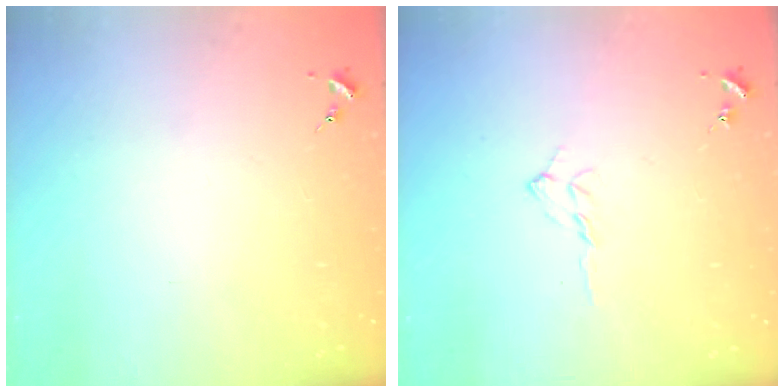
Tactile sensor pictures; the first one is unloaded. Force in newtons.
{"total": 7.3, "press": 7.2, "slide": 0.8}